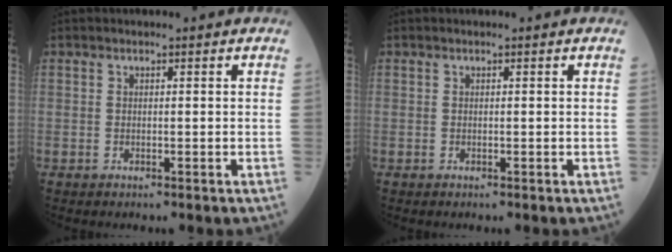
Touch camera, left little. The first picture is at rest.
{"total": 0.0}